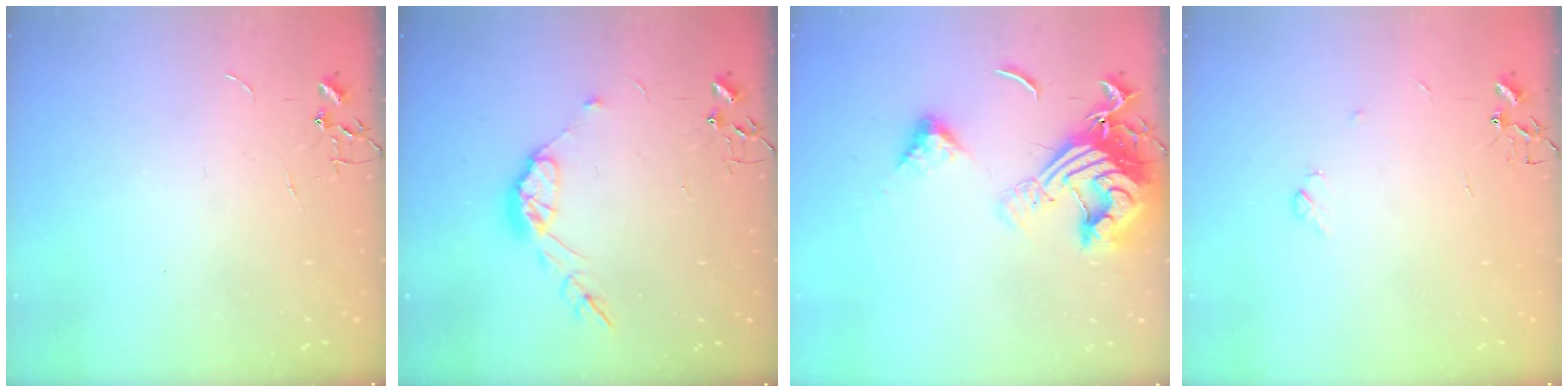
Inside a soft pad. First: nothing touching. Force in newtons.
{"total": 10.0, "press": 9.9, "slide": 0.7}
{"total": 18.0, "press": 17.9, "slide": 2.1}
{"total": 3.6, "press": 3.5, "slide": 0.6}